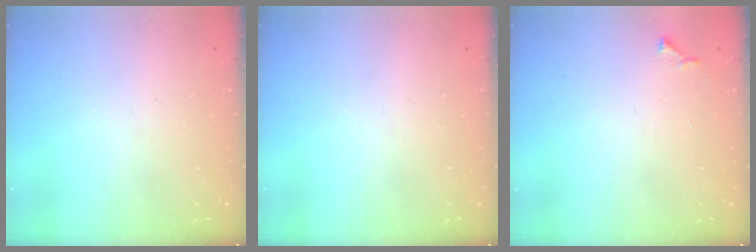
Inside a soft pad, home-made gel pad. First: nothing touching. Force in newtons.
{"total": 0.0}
{"total": 3.7, "press": 3.6, "slide": 0.5}